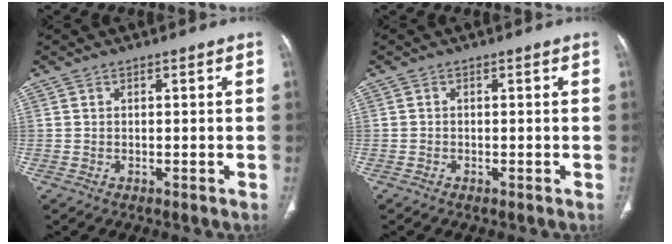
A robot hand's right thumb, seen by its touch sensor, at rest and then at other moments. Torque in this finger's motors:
{"motor_torque": [3.32, 1.69, 0.03, -0.48, -0.02]}